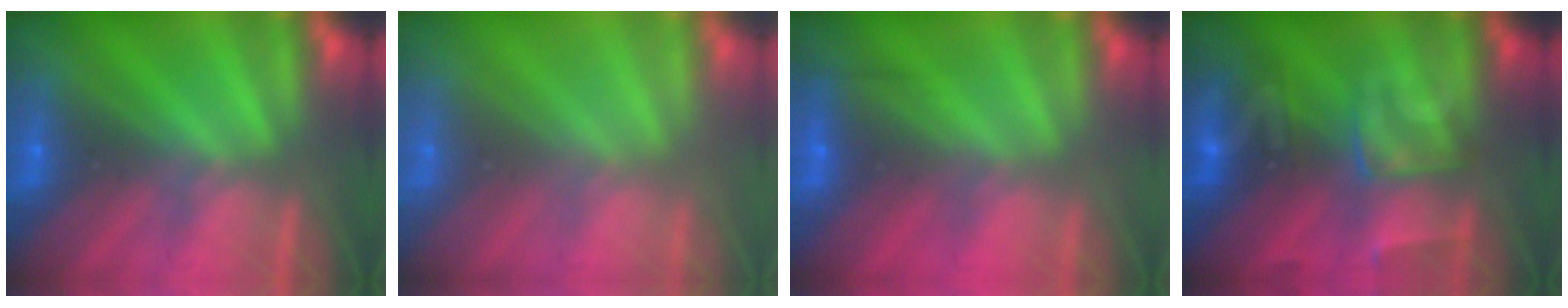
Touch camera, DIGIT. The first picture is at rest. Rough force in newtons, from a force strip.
{"total": 2.9}
{"total": 2.4}
{"total": 2.8}